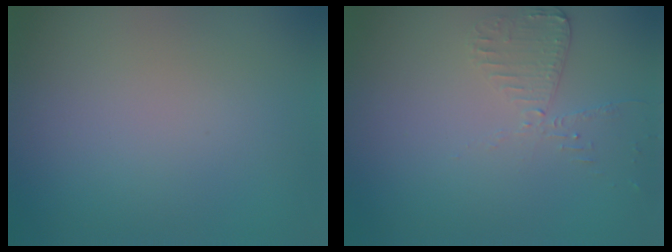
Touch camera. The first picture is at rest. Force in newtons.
{"total": 2.0, "press": 2.0, "slide": 0.3}